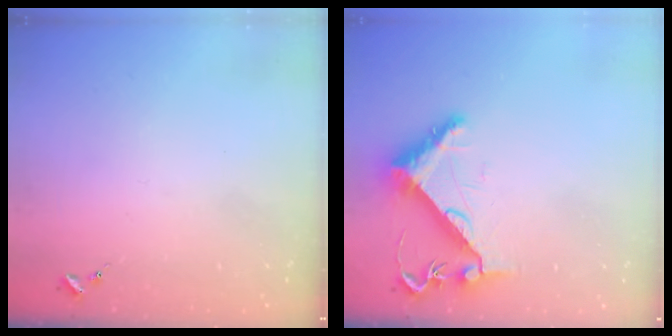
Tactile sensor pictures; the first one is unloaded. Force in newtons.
{"total": 8.9, "press": 8.9, "slide": 0.3}